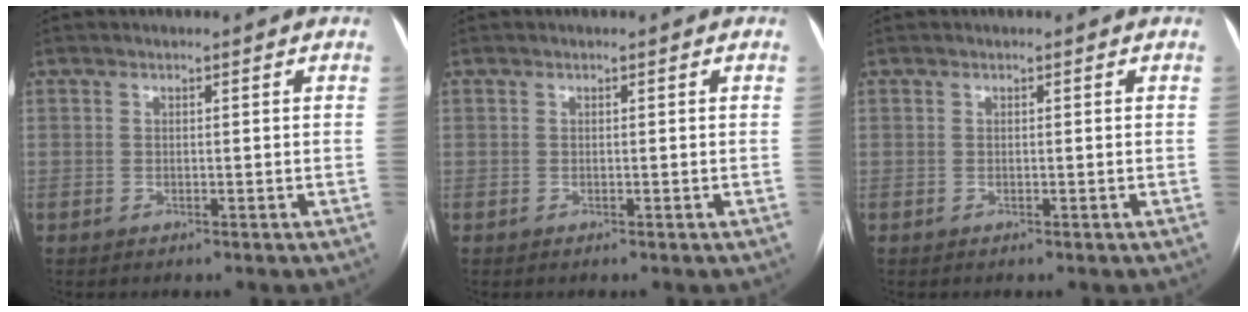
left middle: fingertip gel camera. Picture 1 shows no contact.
{"total": 0.0}
{"total": 0.0}